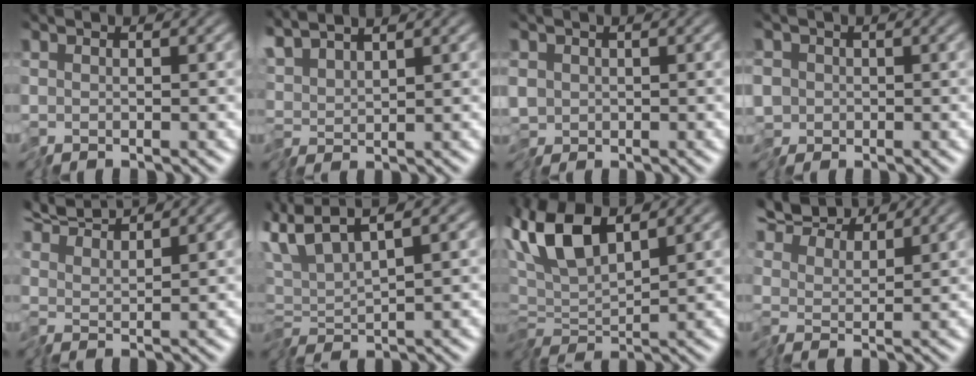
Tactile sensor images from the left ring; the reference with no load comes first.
{"total": 3.1, "force": [2.7, 0.1, 1.4], "torque": [-0.043, 0.011, 0.052]}
{"total": 2.1, "force": [-0.2, 1.9, 0.9], "torque": [-0.023, 0.001, -0.013]}
{"total": 2.6, "force": [-0.4, 2.4, 0.8], "torque": [-0.022, -0.003, -0.019]}
{"total": 4.8, "force": [4.6, 0.4, 1.4], "torque": [-0.040, 0.017, 0.086]}
{"total": 3.9, "force": [1.2, 1.0, 3.6], "torque": [-0.074, 0.010, 0.014]}
{"total": 6.5, "force": [2.4, 2.7, 5.4], "torque": [-0.110, 0.012, 0.031]}
{"total": 7.1, "force": [6.2, 2.1, 2.8], "torque": [-0.074, 0.023, 0.091]}